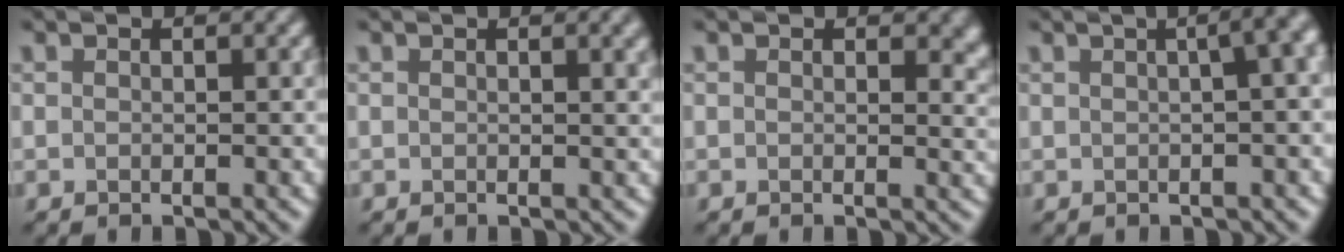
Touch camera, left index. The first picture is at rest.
{"total": 2.0, "force": [0.8, 0.6, 1.6], "torque": [-0.011, 0.005, 0.009]}
{"total": 1.9, "force": [0.6, 1.2, 1.4], "torque": [-0.010, -0.007, 0.006]}
{"total": 11.9, "force": [3.4, 6.5, 9.3], "torque": [-0.009, 0.070, 0.000]}